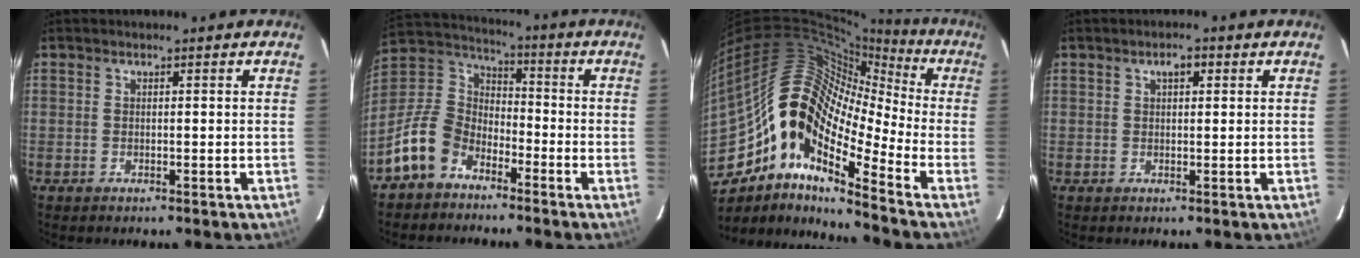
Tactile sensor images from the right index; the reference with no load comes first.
{"total": 11.6, "force": [-7.4, 7.5, 4.8], "torque": [-0.115, 0.032, -0.148]}
{"total": 17.8, "force": [-7.6, 7.4, 14.3], "torque": [-0.229, -0.004, -0.163]}
{"total": 2.2, "force": [0.9, 1.1, 1.7], "torque": [-0.027, 0.010, 0.014]}